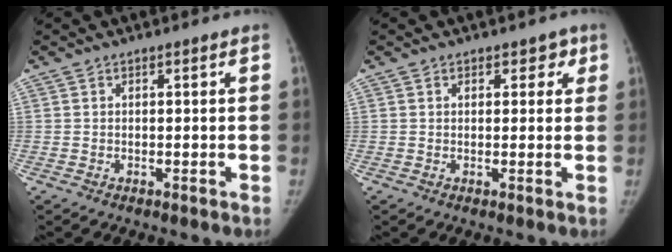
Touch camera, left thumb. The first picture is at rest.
{"total": 3.0, "force": [1.4, 2.0, 1.8], "torque": [0.006, -0.002, 0.013]}